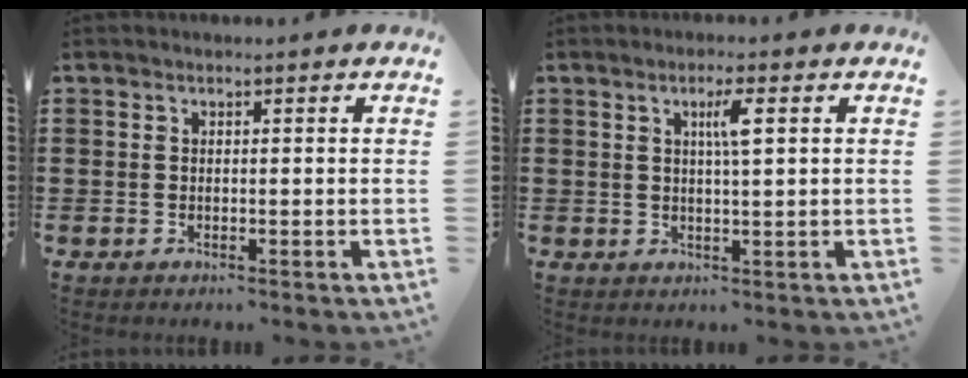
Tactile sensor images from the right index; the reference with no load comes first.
{"total": 3.3, "force": [1.1, 0.2, 3.1], "torque": [-0.056, -0.003, 0.013]}